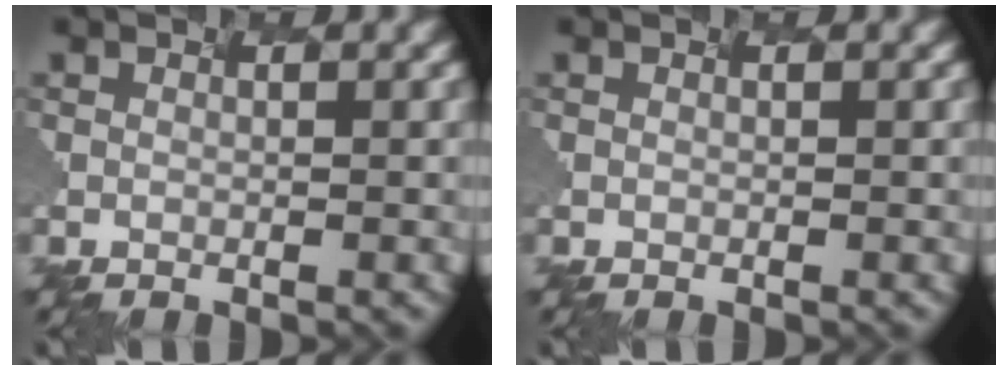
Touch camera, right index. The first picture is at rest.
{"total": 0.0}